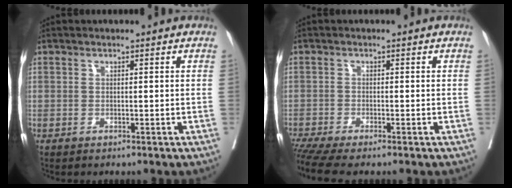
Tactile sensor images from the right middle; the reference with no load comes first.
{"total": 5.1, "force": [-4.3, 0.0, 2.7], "torque": [-0.047, -0.011, -0.077]}